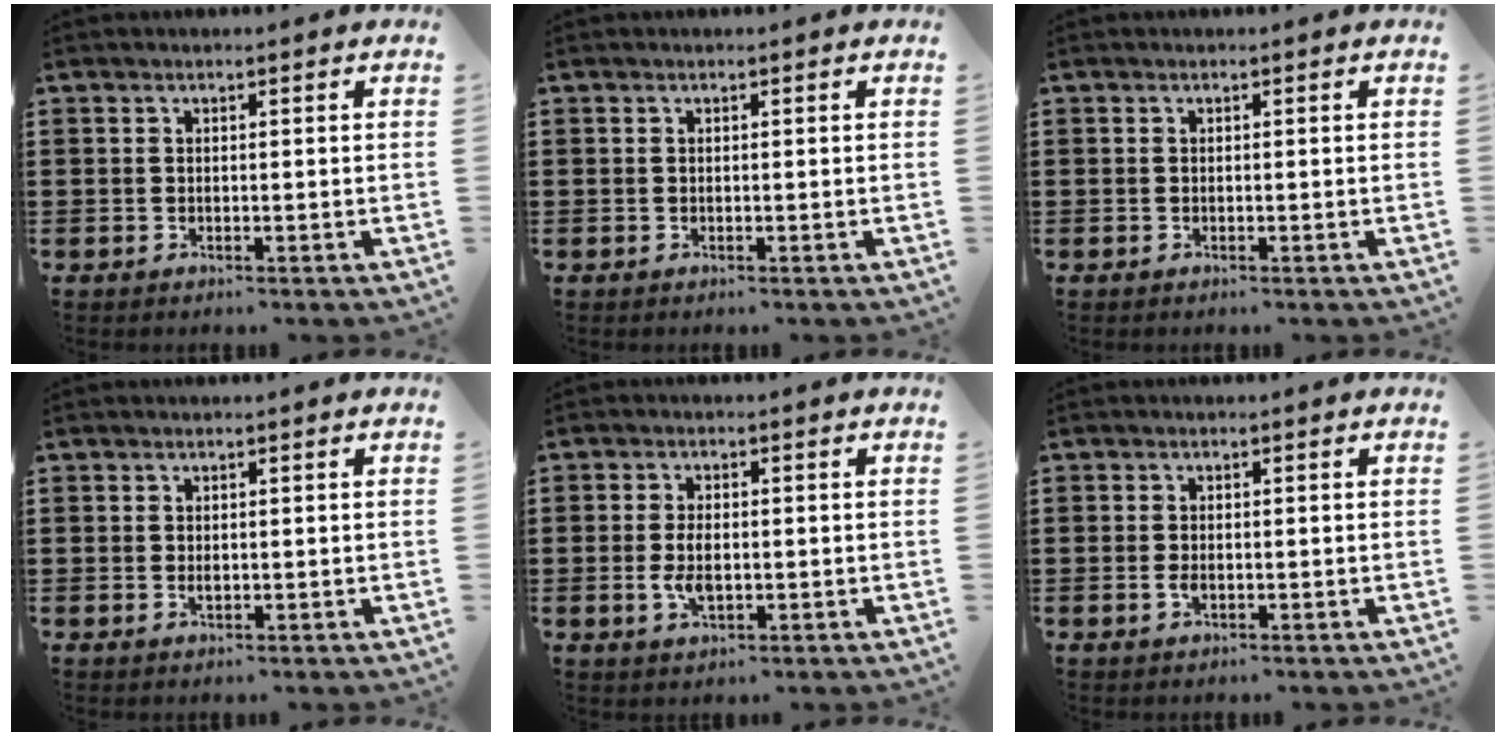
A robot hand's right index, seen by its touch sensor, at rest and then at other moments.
{"total": 0.0}
{"total": 0.0}
{"total": 0.7, "force": [0.0, 0.3, 0.7], "torque": [-0.015, -0.003, 0.001]}
{"total": 4.1, "force": [-0.6, 1.9, 3.6], "torque": [-0.081, -0.005, -0.011]}
{"total": 1.5, "force": [-0.4, 0.6, 1.3], "torque": [-0.034, -0.006, -0.009]}